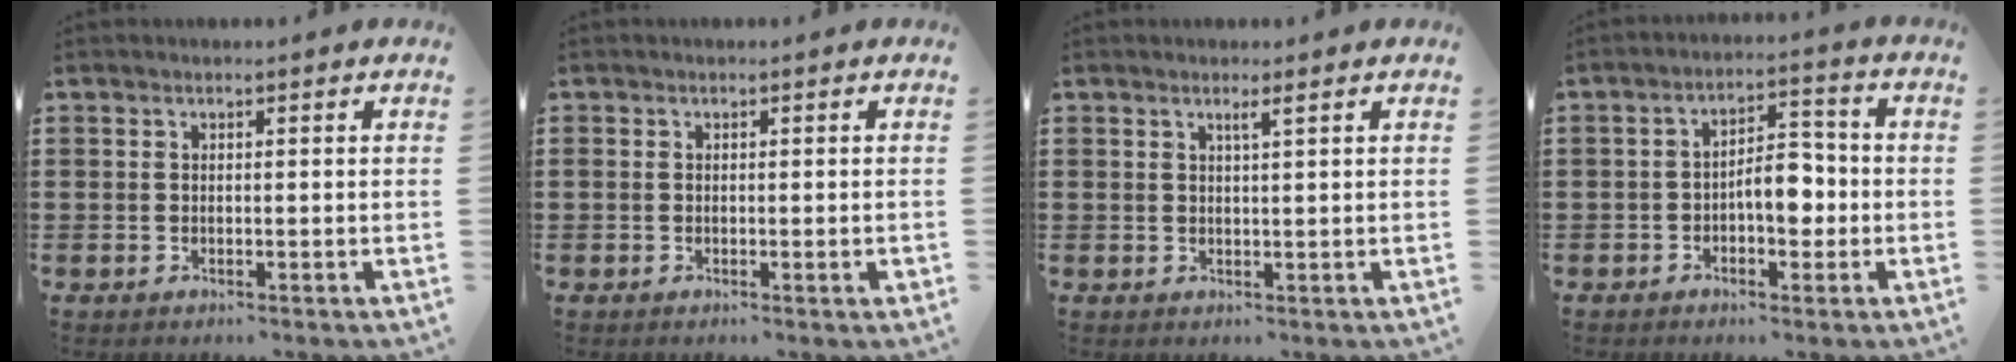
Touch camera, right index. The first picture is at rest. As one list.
[{"total": 0.9, "force": [-0.2, 0.0, 0.8], "torque": [-0.015, -0.004, -0.003]}, {"total": 1.2, "force": [0.7, -0.1, 1.0], "torque": [-0.019, -0.001, 0.011]}, {"total": 6.0, "force": [-1.4, 3.0, 5.1], "torque": [-0.072, 0.006, -0.028]}]